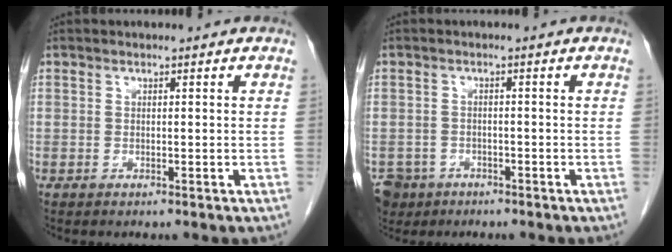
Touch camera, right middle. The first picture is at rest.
{"total": 5.3, "force": [-3.6, 3.9, 0.5], "torque": [-0.013, 0.002, -0.059]}